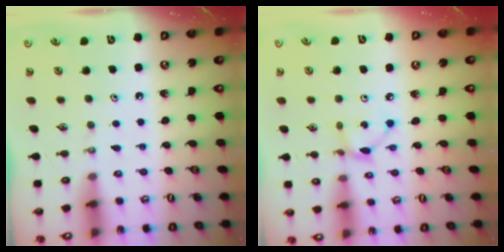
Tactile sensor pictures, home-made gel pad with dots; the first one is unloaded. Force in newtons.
{"total": 2.8, "press": 2.8, "slide": 0.1}